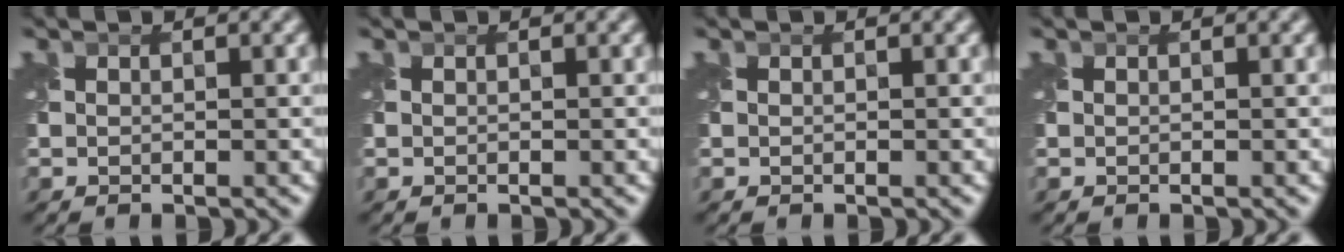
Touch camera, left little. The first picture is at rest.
{"total": 0.0}
{"total": 0.0}
{"total": 0.0}